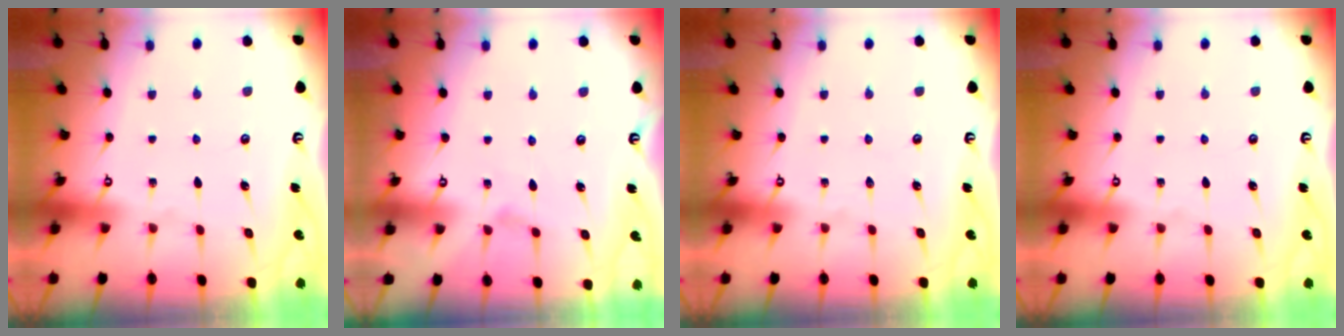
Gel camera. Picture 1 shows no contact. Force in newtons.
{"total": 1.0, "press": 1.0, "slide": 0.3}
{"total": 0.0}
{"total": 0.0}